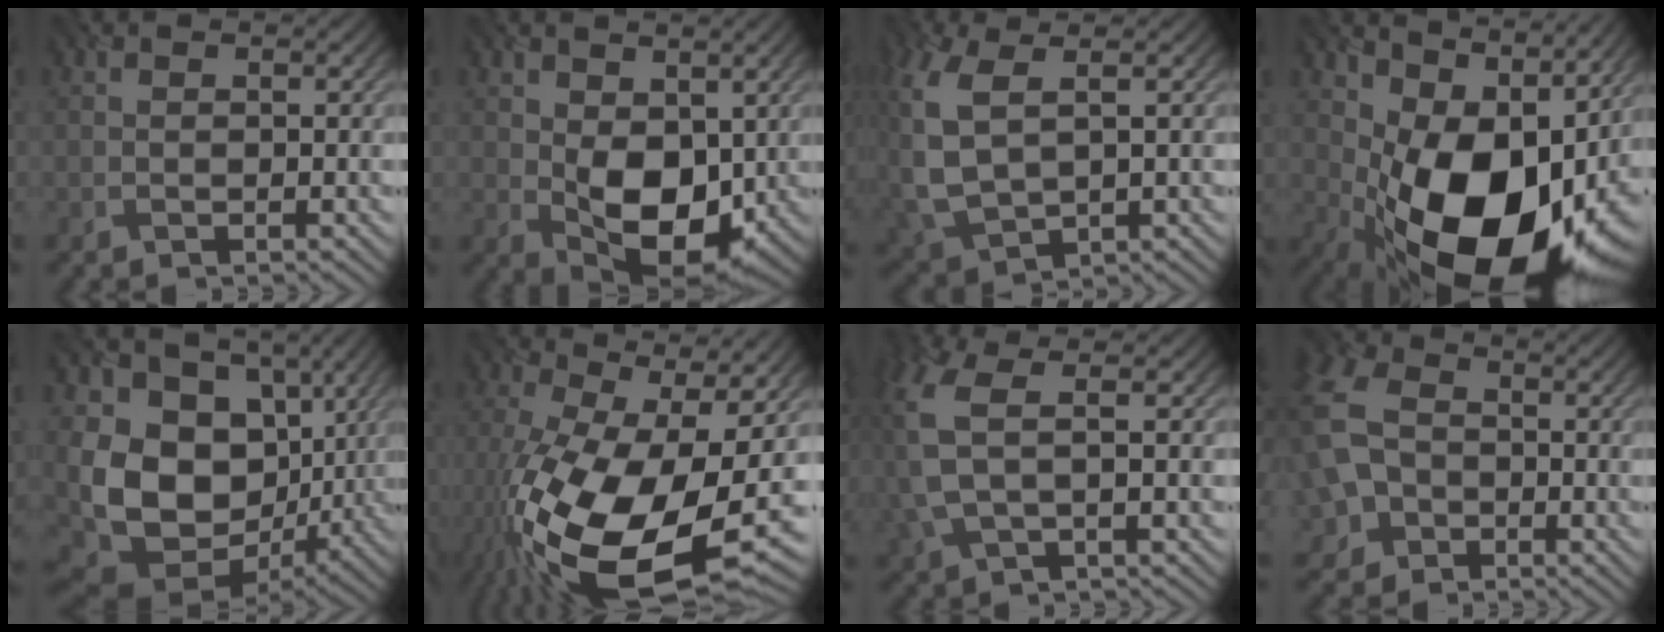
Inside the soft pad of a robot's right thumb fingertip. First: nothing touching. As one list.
[{"total": 8.9, "force": [0.4, 5.6, 6.9], "torque": [-0.126, -0.014, 0.012]}, {"total": 9.9, "force": [1.2, 5.8, 8.0], "torque": [-0.241, -0.011, 0.032]}, {"total": 17.5, "force": [1.4, 11.3, 13.3], "torque": [-0.215, -0.027, 0.044]}, {"total": 15.5, "force": [1.8, 11.9, 9.8], "torque": [-0.206, -0.029, 0.046]}, {"total": 20.5, "force": [-5.6, 9.2, 17.5], "torque": [-0.353, -0.064, -0.069]}, {"total": 6.9, "force": [0.3, 3.1, 6.2], "torque": [-0.167, -0.001, 0.002]}, {"total": 11.1, "force": [-2.2, 8.7, 6.5], "torque": [-0.186, -0.020, -0.047]}]